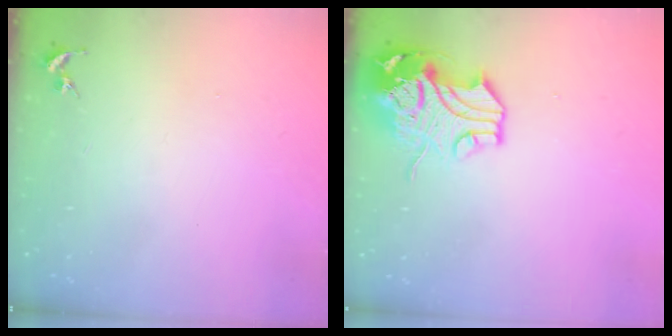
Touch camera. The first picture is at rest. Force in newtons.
{"total": 12.6, "press": 12.5, "slide": 2.1}